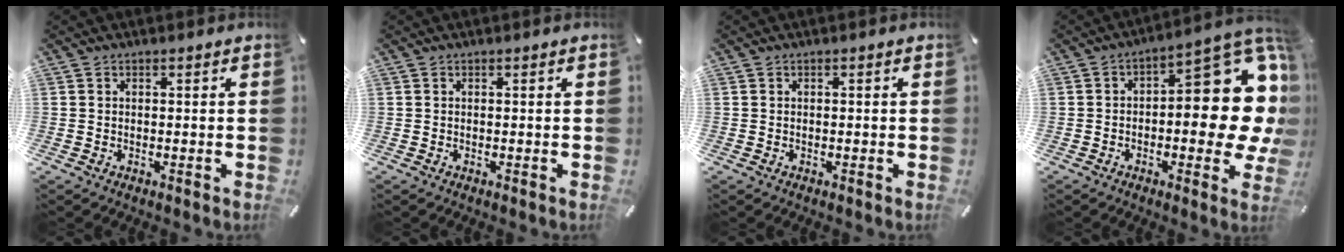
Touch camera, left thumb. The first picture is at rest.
{"total": 0.0}
{"total": 0.0}
{"total": 20.6, "force": [3.0, 9.2, 18.1], "torque": [-0.210, -0.045, 0.054]}